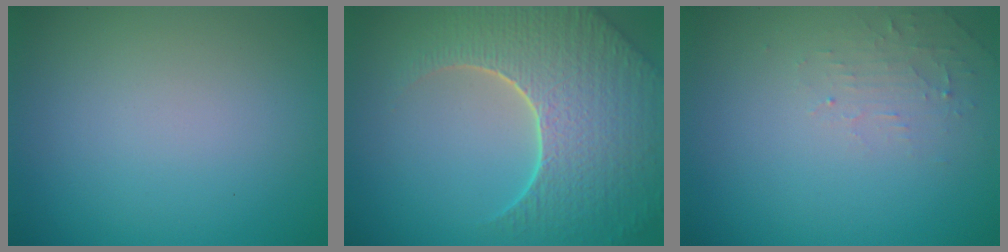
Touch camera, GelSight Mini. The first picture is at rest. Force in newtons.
{"total": 8.7, "press": 6.0, "slide": 6.3}
{"total": 1.6, "press": 1.5, "slide": 0.3}